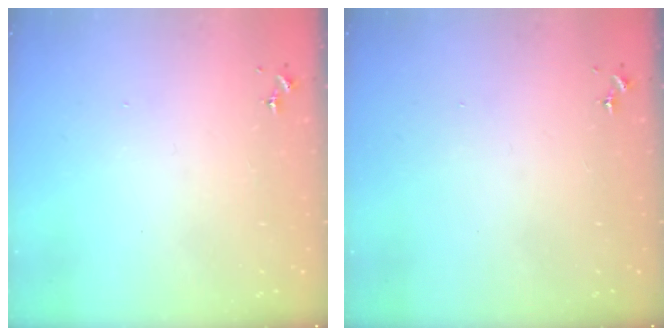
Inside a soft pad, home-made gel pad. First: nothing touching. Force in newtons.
{"total": 0.0}